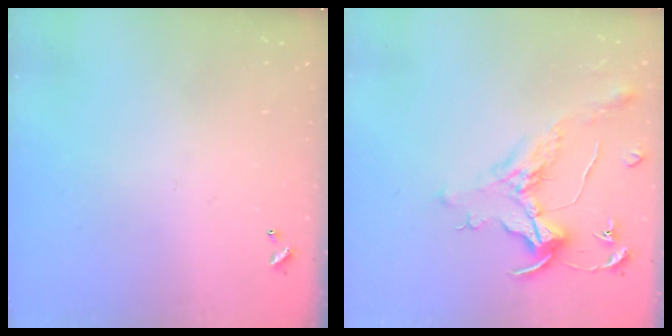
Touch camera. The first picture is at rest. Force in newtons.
{"total": 1.6, "press": 1.4, "slide": 0.7}